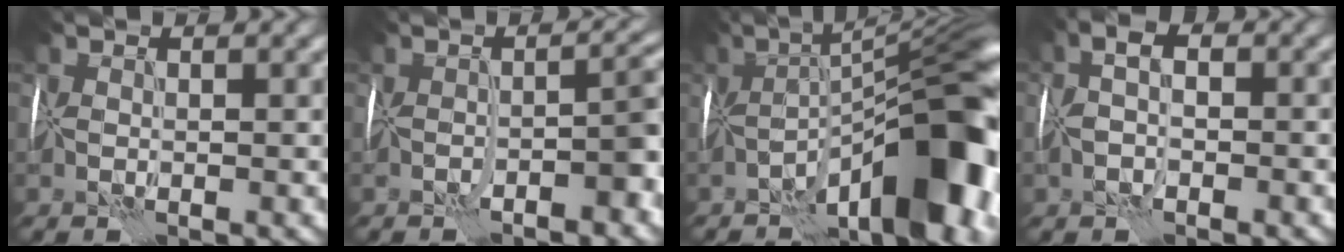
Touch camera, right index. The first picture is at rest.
{"total": 3.8, "force": [-2.4, 0.5, 2.9], "torque": [-0.037, 0.006, -0.045]}
{"total": 14.0, "force": [-6.3, 4.3, 11.8], "torque": [-0.148, 0.009, -0.111]}
{"total": 2.6, "force": [-0.7, 1.5, 2.0], "torque": [-0.031, 0.004, -0.021]}